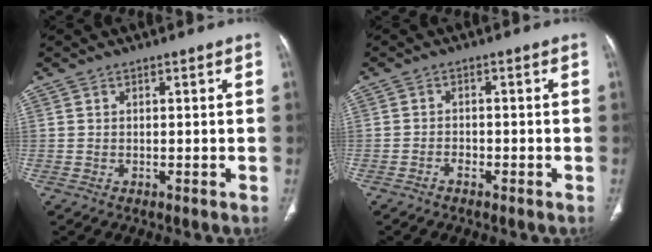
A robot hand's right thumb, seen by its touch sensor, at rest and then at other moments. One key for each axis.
{"total": 1.5, "fx": -1.1, "fy": 0.7, "fz": 0.7, "tx": -0.014, "ty": 0.009, "tz": -0.021}